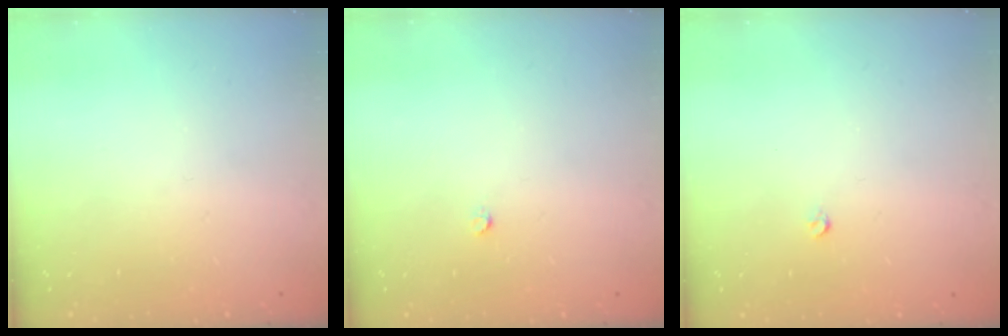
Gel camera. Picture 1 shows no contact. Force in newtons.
{"total": 2.2, "press": 2.2, "slide": 0.3}
{"total": 2.6, "press": 2.5, "slide": 0.4}